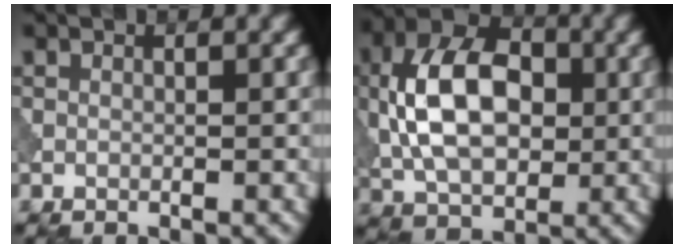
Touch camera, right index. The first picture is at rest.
{"total": 9.9, "force": [0.3, 6.2, 7.7], "torque": [-0.154, 0.013, -0.005]}